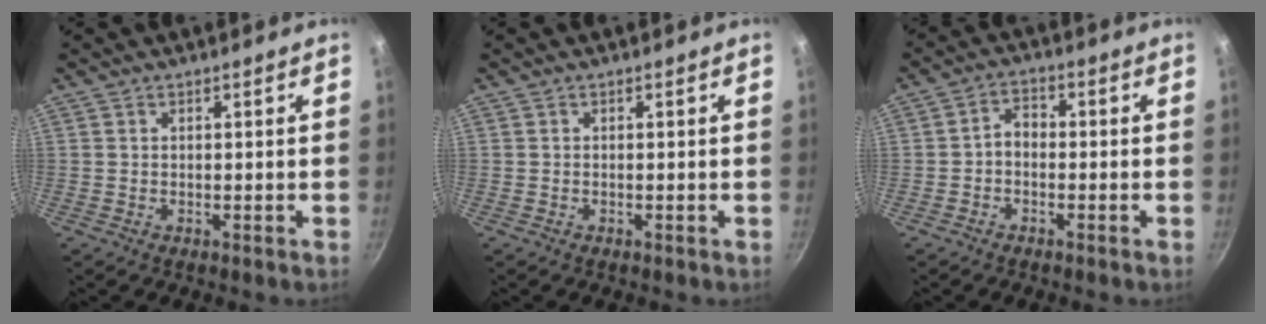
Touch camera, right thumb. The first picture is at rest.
{"total": 0.0}
{"total": 3.7, "force": [-0.9, 2.5, 2.5], "torque": [-0.032, 0.021, -0.026]}